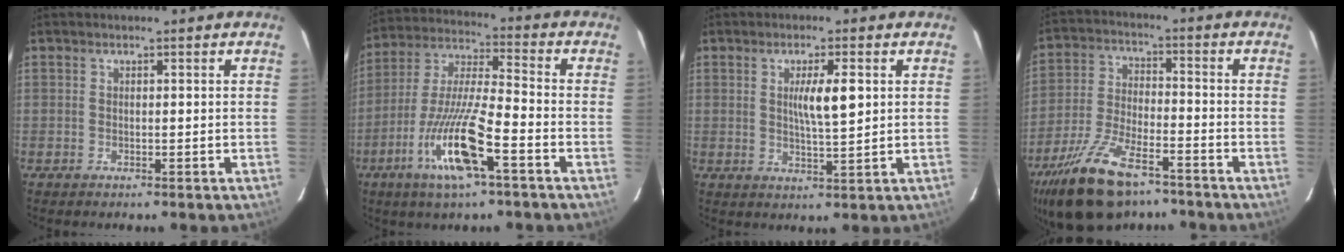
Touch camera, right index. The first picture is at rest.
{"total": 14.3, "force": [-6.4, 1.3, 12.7], "torque": [-0.260, -0.013, -0.118]}
{"total": 5.4, "force": [1.2, 0.6, 5.2], "torque": [-0.090, -0.002, 0.022]}
{"total": 14.2, "force": [-9.8, 4.5, 9.2], "torque": [-0.190, -0.016, -0.176]}